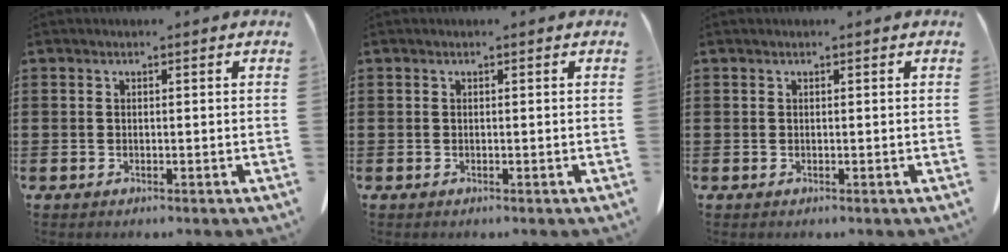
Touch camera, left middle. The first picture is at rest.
{"total": 0.0}
{"total": 0.0}